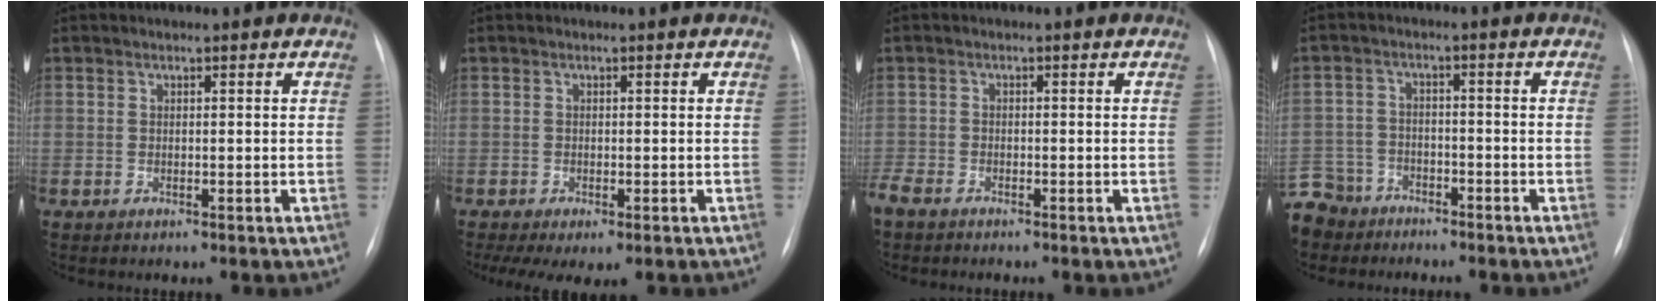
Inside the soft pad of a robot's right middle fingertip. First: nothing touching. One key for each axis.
{"total": 7.0, "fx": -4.5, "fy": 2.7, "fz": 4.6, "tx": -0.070, "ty": -0.012, "tz": -0.065}
{"total": 3.2, "fx": -2.7, "fy": 1.0, "fz": 1.4, "tx": -0.033, "ty": -0.008, "tz": -0.052}
{"total": 11.3, "fx": -8.5, "fy": 7.1, "fz": 2.0, "tx": -0.081, "ty": 0.005, "tz": -0.152}